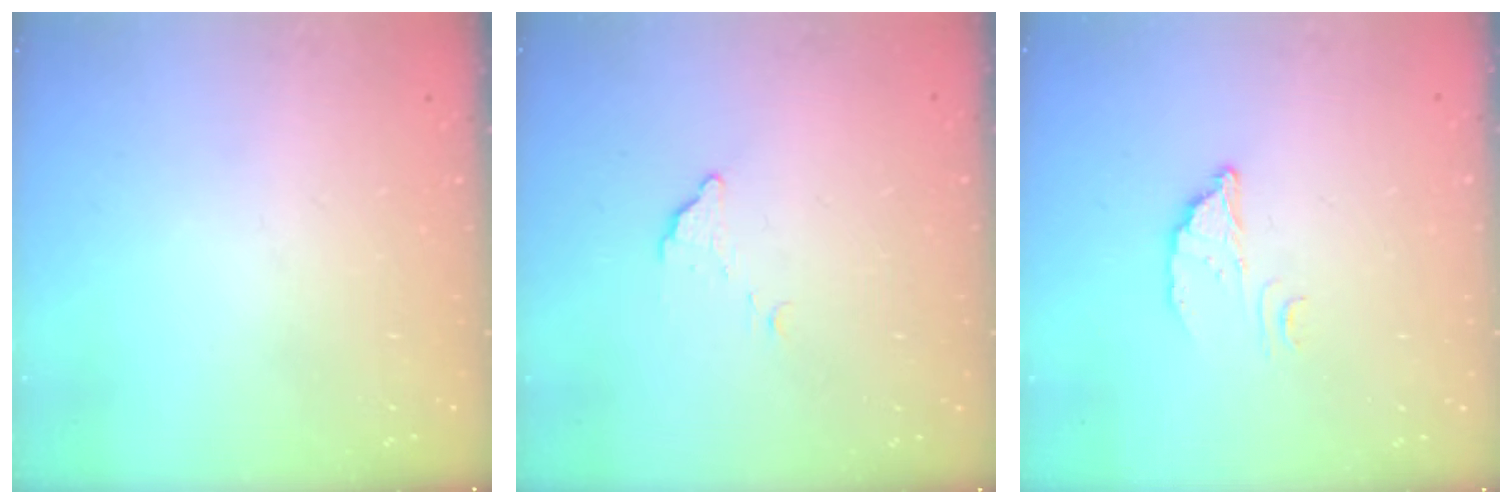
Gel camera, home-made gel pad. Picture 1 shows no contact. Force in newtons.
{"total": 3.6, "press": 3.6, "slide": 0.2}
{"total": 2.8, "press": 2.8, "slide": 0.2}